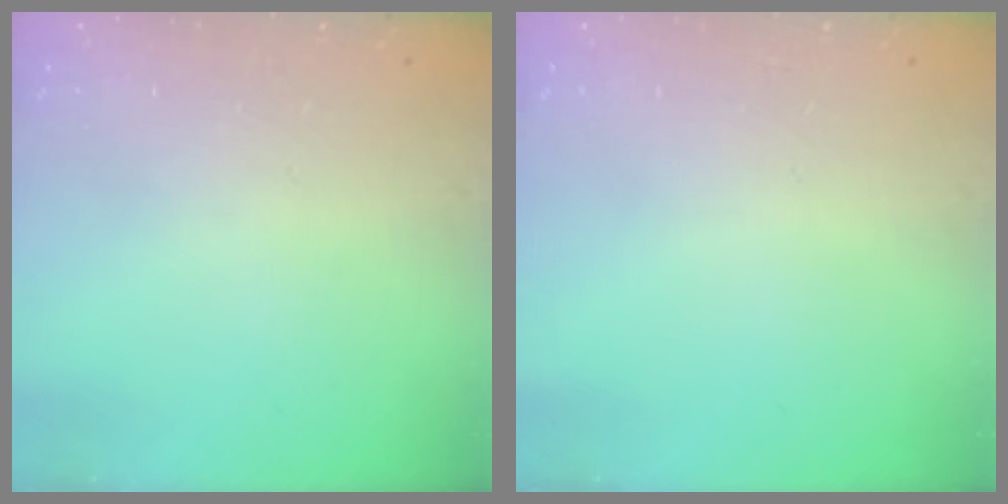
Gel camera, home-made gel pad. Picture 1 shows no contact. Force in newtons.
{"total": 0.0}